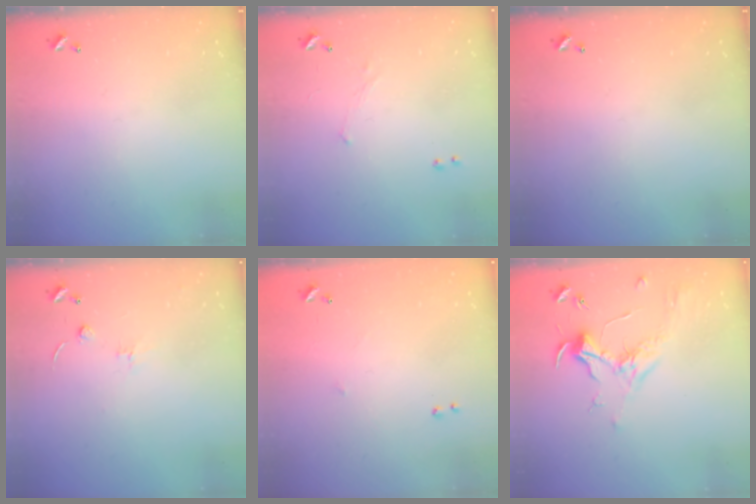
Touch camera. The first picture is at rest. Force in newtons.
{"total": 1.2, "press": 1.1, "slide": 0.5}
{"total": 0.0}
{"total": 1.3, "press": 1.2, "slide": 0.5}
{"total": 6.4, "press": 6.3, "slide": 0.8}
{"total": 1.8, "press": 1.7, "slide": 0.8}